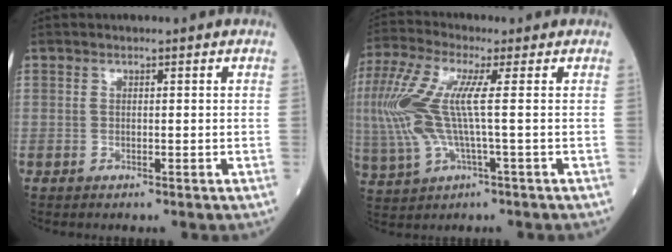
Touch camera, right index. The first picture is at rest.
{"total": 12.9, "force": [0.9, 2.6, 12.6], "torque": [-0.307, 0.016, 0.016]}